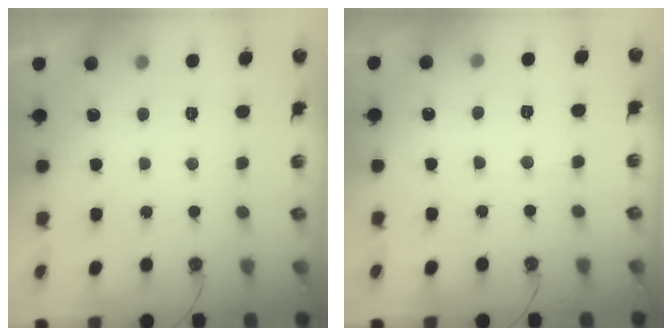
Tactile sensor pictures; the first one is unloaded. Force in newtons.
{"total": 4.8, "press": 4.7, "slide": 0.5}